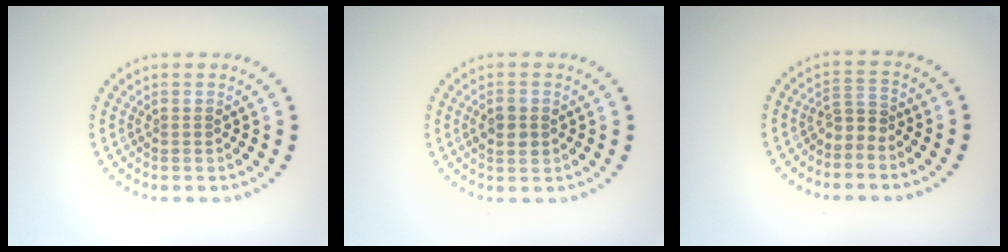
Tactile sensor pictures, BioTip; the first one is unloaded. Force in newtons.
{"total": 2.0, "press": 2.0, "slide": 0.0}
{"total": 1.8, "press": 1.1, "slide": 1.4}